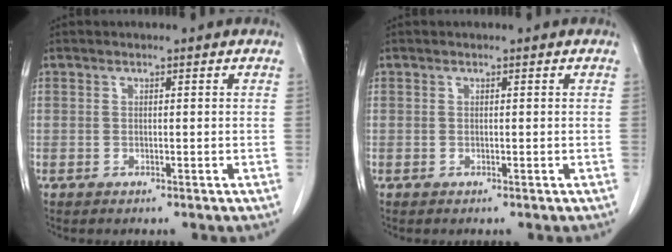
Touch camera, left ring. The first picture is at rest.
{"total": 0.0}